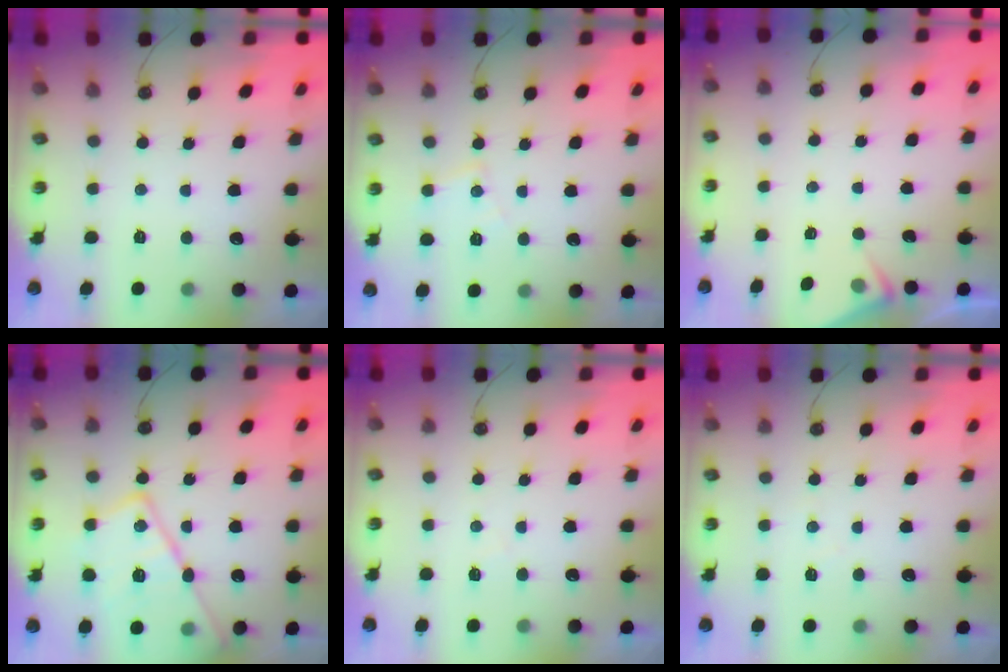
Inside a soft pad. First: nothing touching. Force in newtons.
{"total": 6.3, "press": 6.2, "slide": 0.4}
{"total": 3.7, "press": 3.6, "slide": 0.5}
{"total": 19.9, "press": 19.8, "slide": 1.2}
{"total": 5.1, "press": 5.1, "slide": 0.6}
{"total": 4.0, "press": 3.9, "slide": 0.7}